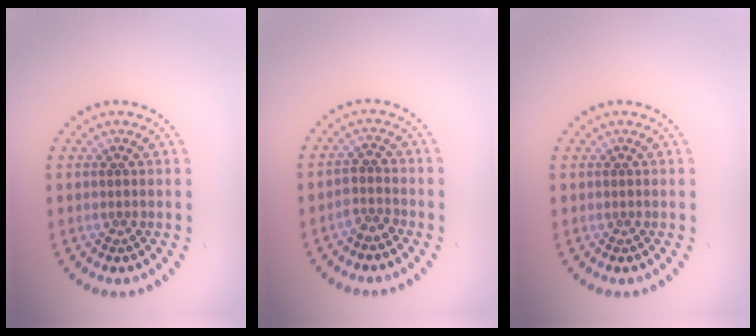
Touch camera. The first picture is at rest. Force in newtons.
{"total": 1.3, "press": 1.2, "slide": 0.6}
{"total": 0.0}